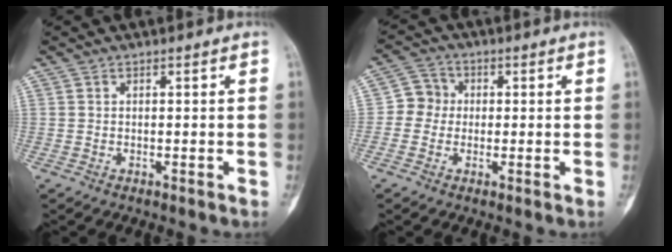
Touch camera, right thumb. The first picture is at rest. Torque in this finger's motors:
{"motor_torque": [-0.13, 0.04, 0.21, -0.16, 0.04]}